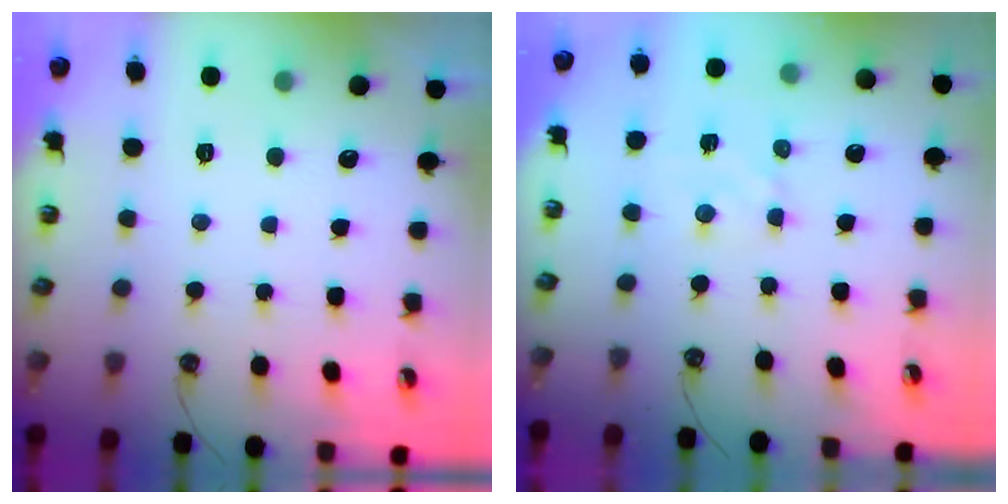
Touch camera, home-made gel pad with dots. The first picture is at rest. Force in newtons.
{"total": 2.3, "press": 2.3, "slide": 0.4}